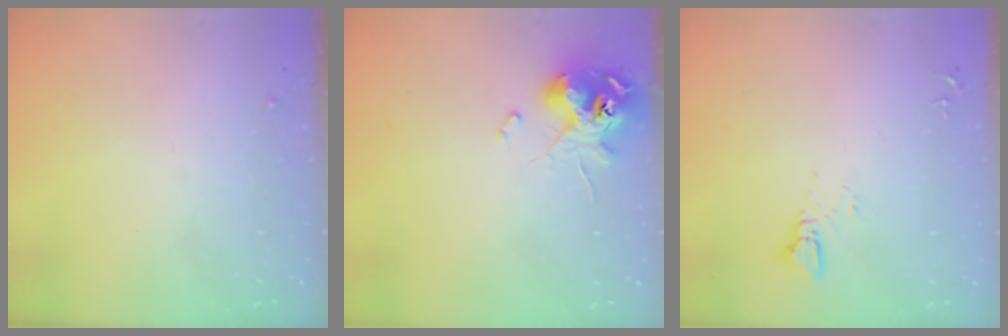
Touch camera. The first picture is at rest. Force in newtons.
{"total": 11.9, "press": 11.8, "slide": 1.2}
{"total": 2.5, "press": 2.5, "slide": 0.1}